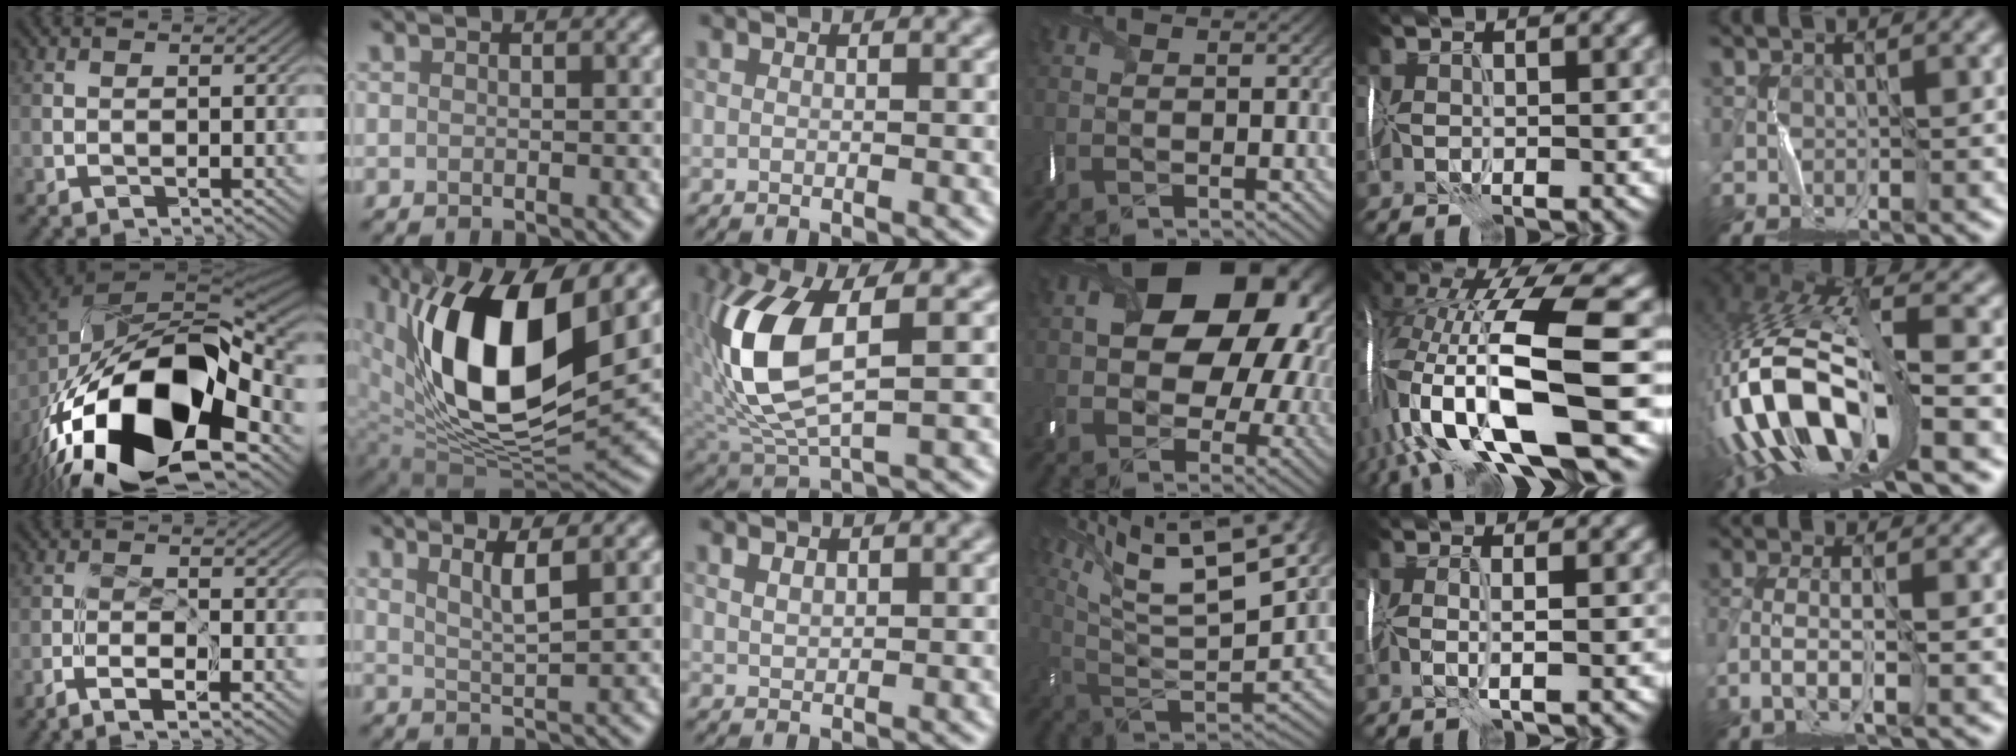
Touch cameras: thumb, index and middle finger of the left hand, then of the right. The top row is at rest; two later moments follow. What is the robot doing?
{"motion": "wrap", "object": "ribbon"}